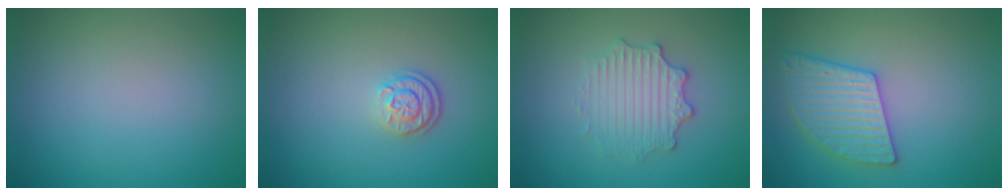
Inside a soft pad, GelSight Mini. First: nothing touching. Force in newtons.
{"total": 2.2, "press": 1.8, "slide": 1.3}
{"total": 3.1, "press": 2.9, "slide": 1.0}
{"total": 4.3, "press": 4.0, "slide": 1.5}